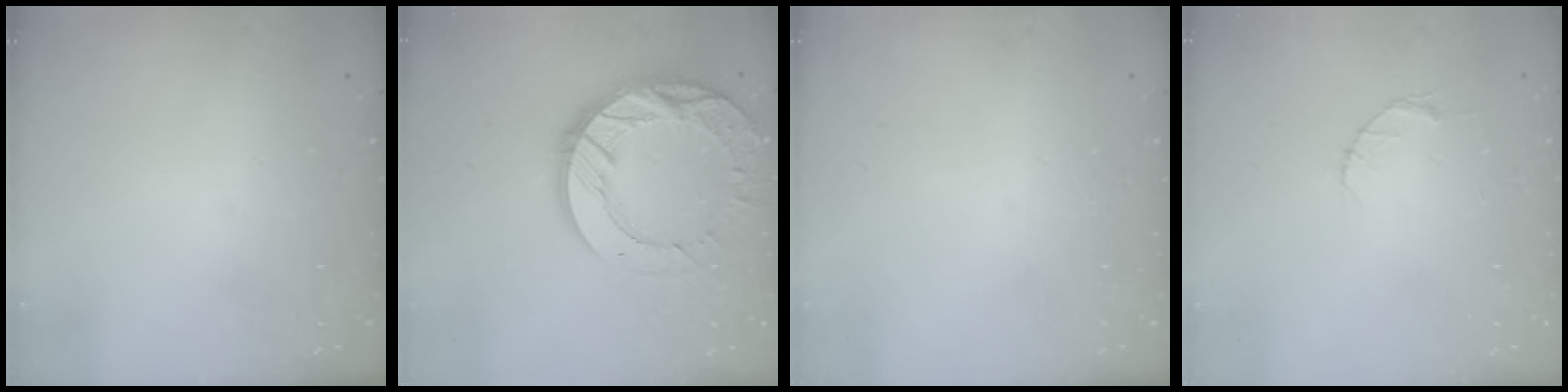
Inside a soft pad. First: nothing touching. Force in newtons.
{"total": 17.7, "press": 17.6, "slide": 1.5}
{"total": 0.0}
{"total": 2.6, "press": 2.6, "slide": 0.3}